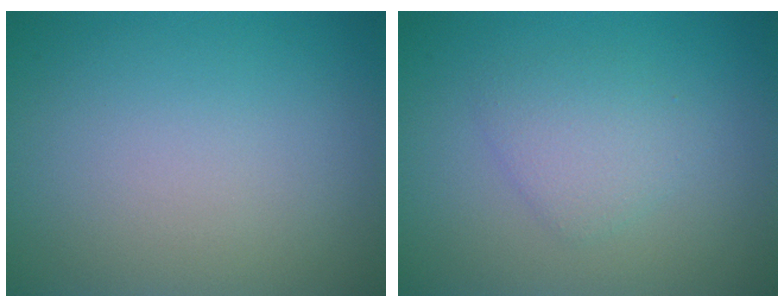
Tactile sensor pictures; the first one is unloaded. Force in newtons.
{"total": 2.2, "press": 2.2, "slide": 0.1}